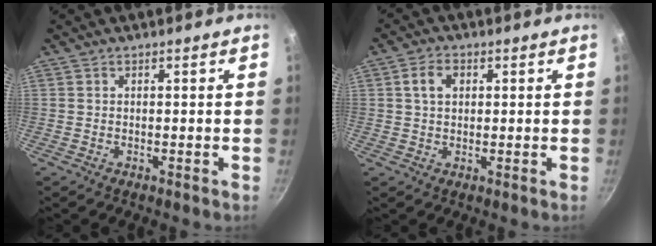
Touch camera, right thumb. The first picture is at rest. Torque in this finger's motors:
{"motor_torque": [0.05, 1.00, 0.40, -0.03, 0.02]}